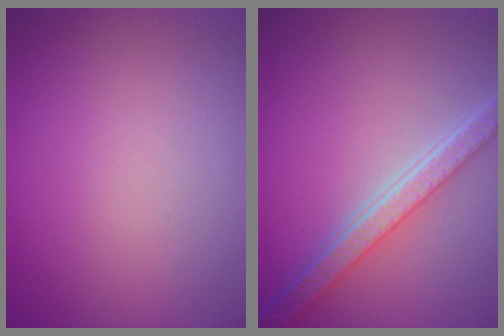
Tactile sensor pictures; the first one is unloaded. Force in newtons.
{"total": 5.4, "press": 4.2, "slide": 3.4}